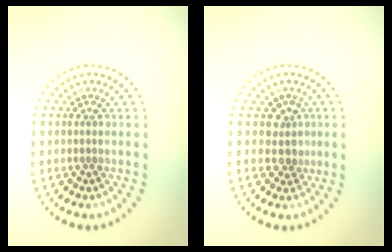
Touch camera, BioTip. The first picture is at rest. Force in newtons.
{"total": 2.3, "press": 1.7, "slide": 1.6}